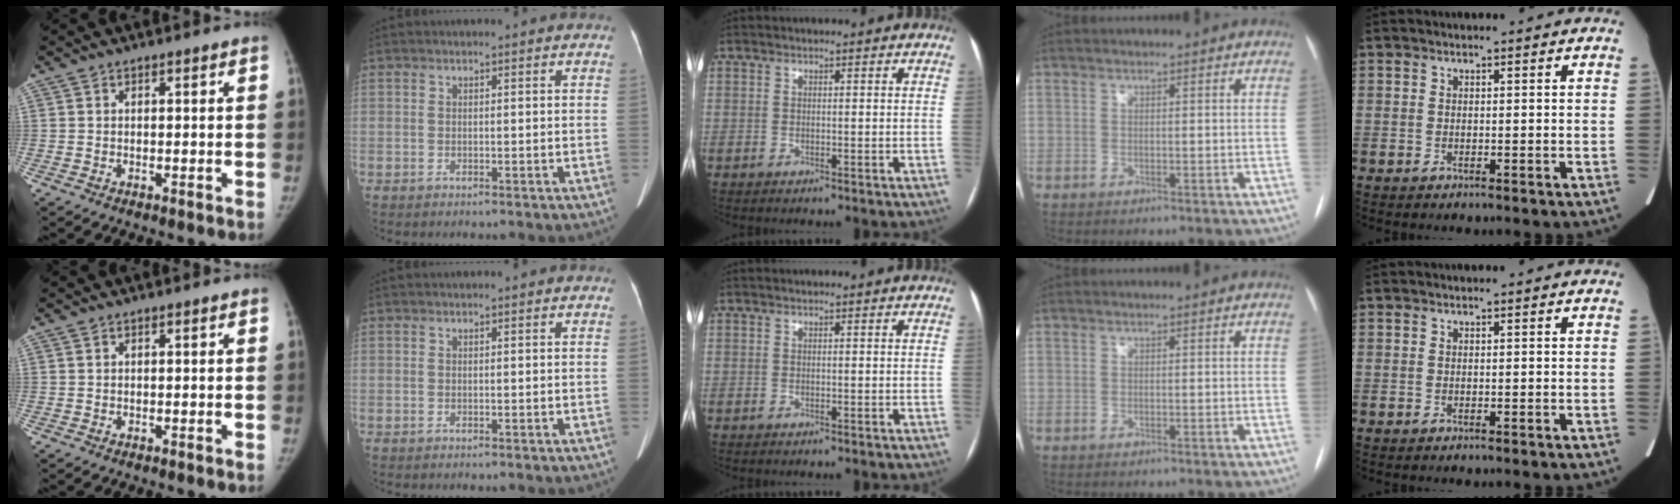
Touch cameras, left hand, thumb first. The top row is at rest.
{}